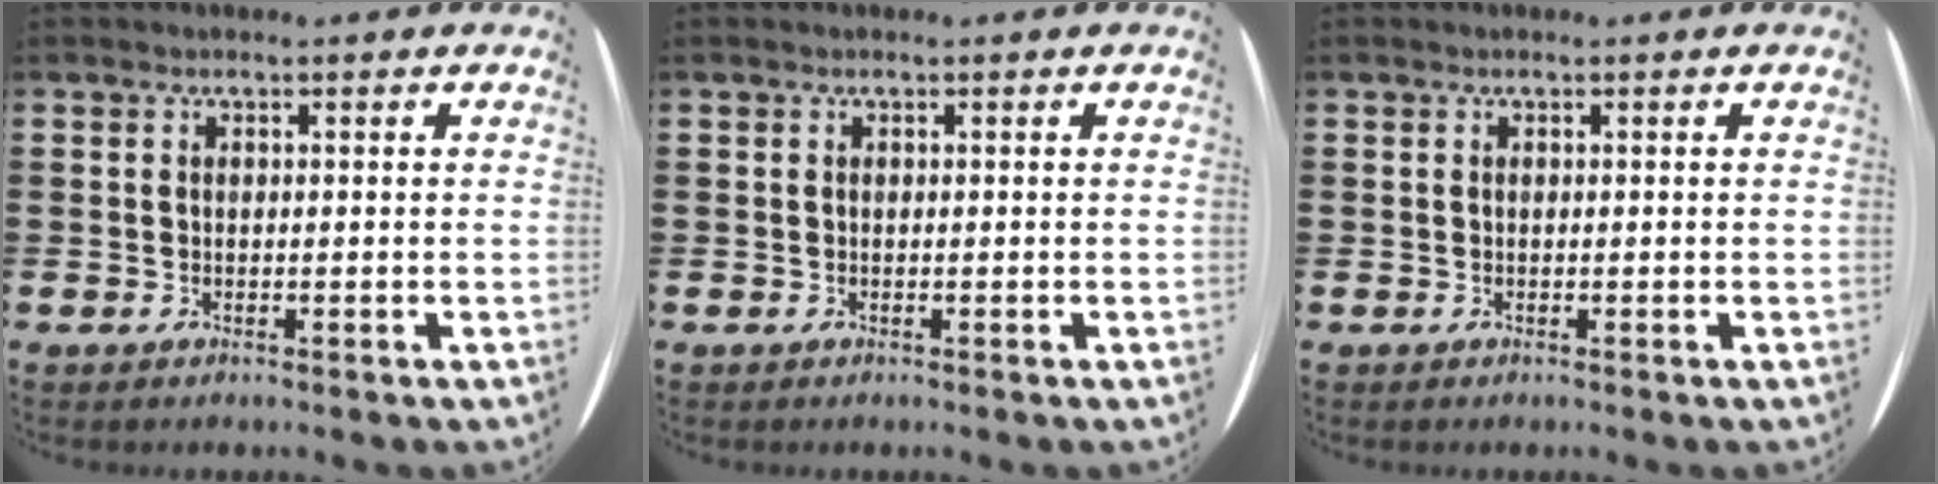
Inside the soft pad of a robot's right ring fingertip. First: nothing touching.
{"total": 0.0}
{"total": 0.0}